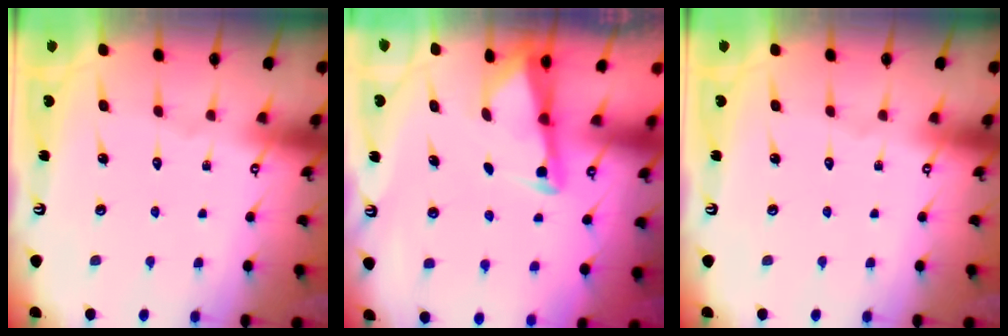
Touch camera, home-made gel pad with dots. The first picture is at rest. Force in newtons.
{"total": 2.8, "press": 2.8, "slide": 0.2}
{"total": 0.0}